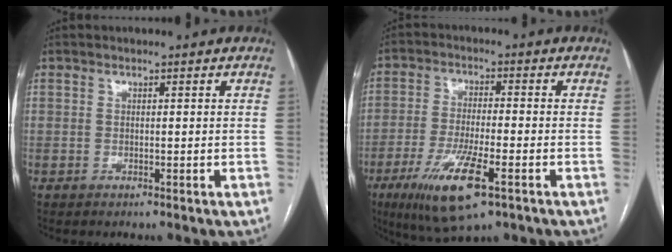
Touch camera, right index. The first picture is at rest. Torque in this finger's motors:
{"motor_torque": [0.35, -0.45, 0.07, -0.03]}